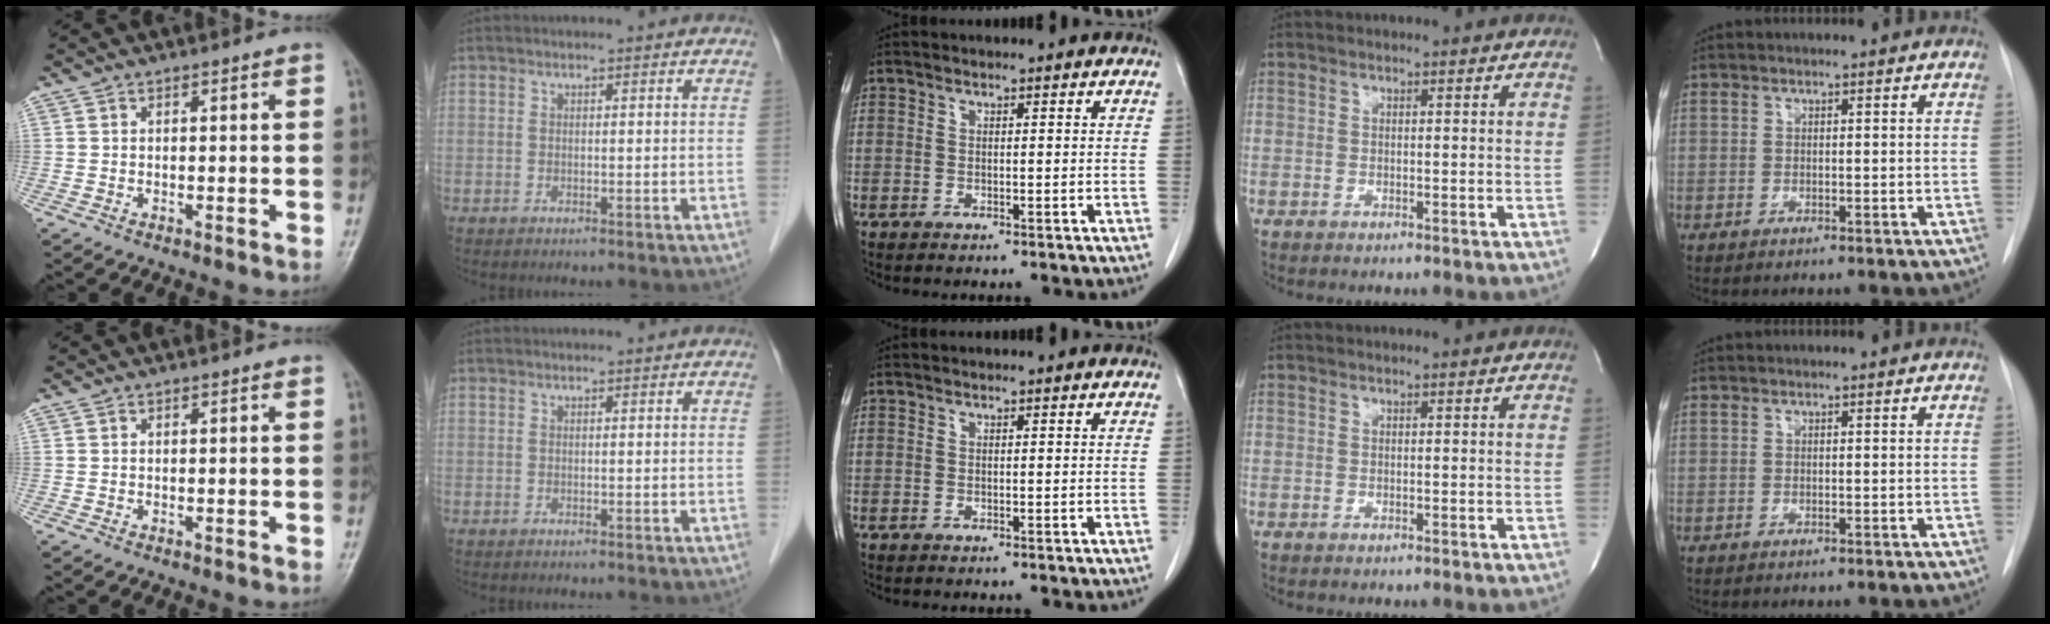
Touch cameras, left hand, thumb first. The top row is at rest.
{}